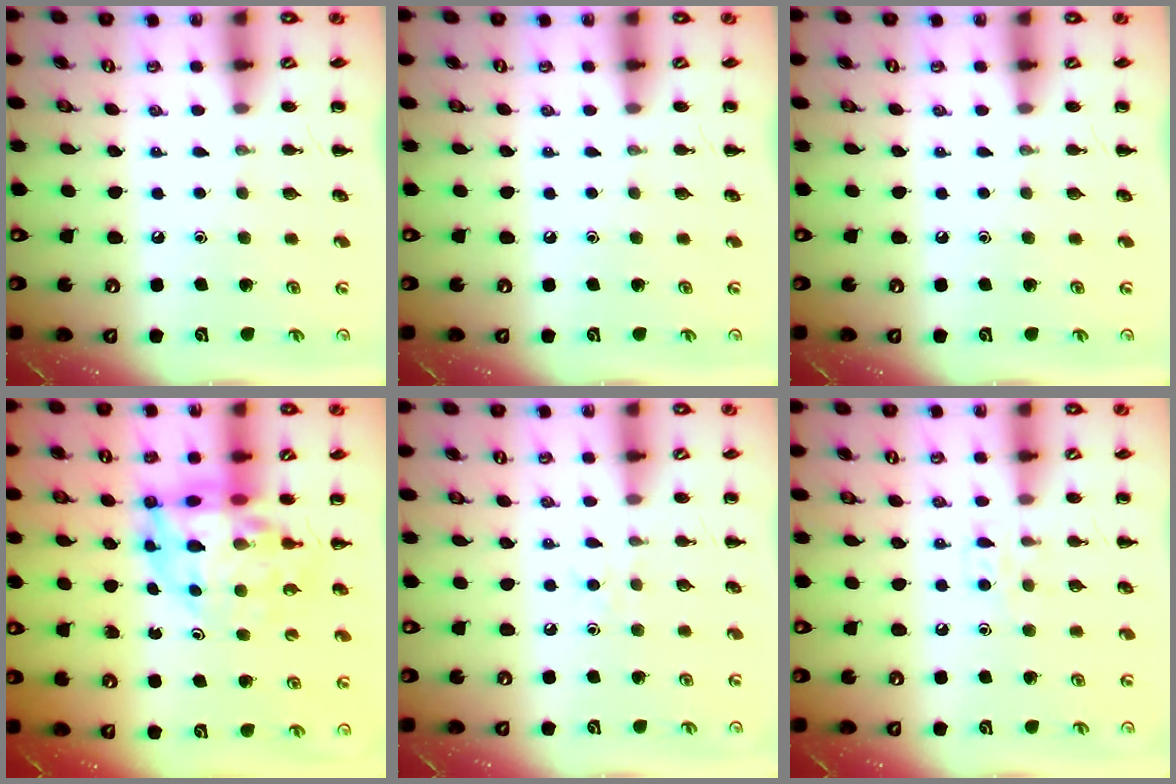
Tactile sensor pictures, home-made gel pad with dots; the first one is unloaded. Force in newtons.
{"total": 0.0}
{"total": 0.0}
{"total": 13.9, "press": 13.4, "slide": 3.8}
{"total": 2.9, "press": 2.7, "slide": 1.1}
{"total": 5.6, "press": 5.4, "slide": 1.4}